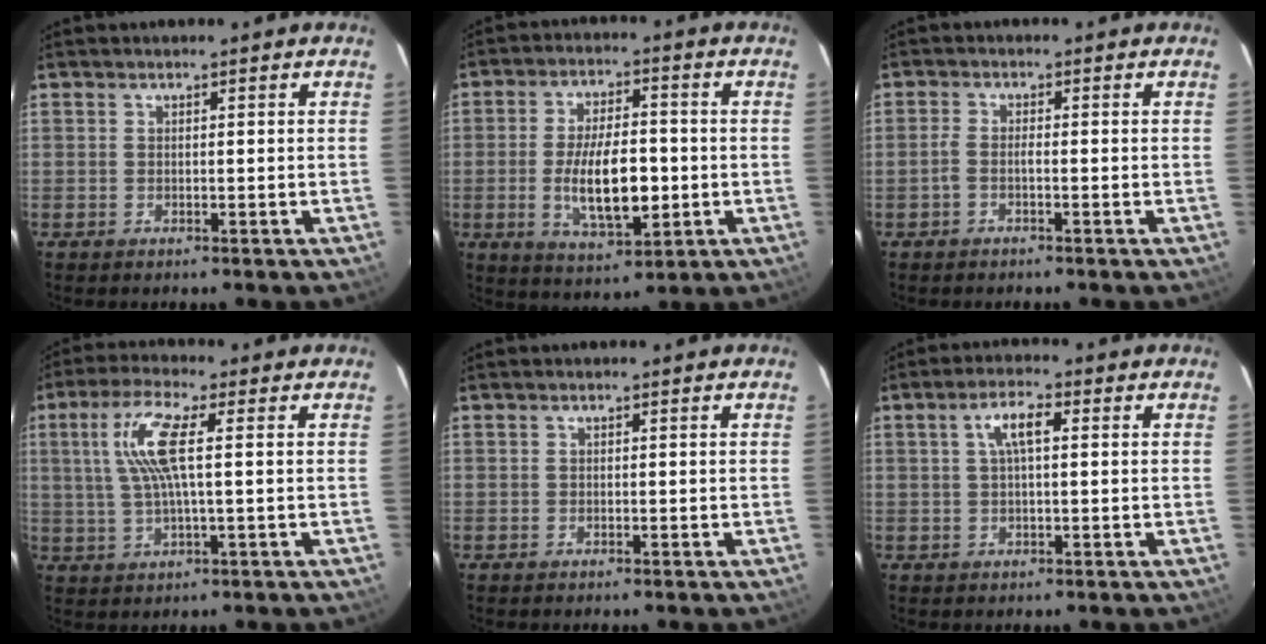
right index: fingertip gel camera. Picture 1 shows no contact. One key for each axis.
{"total": 12.2, "fx": -2.1, "fy": 4.8, "fz": 11.0, "tx": -0.206, "ty": -0.009, "tz": -0.029}
{"total": 1.7, "fx": -1.0, "fy": 0.3, "fz": 1.4, "tx": -0.034, "ty": 0.004, "tz": -0.023}
{"total": 9.3, "fx": 1.8, "fy": 1.5, "fz": 9.0, "tx": -0.178, "ty": 0.009, "tz": 0.037}
{"total": 0.0}
{"total": 4.8, "fx": 1.2, "fy": 1.5, "fz": 4.4, "tx": -0.085, "ty": 0.013, "tz": 0.023}